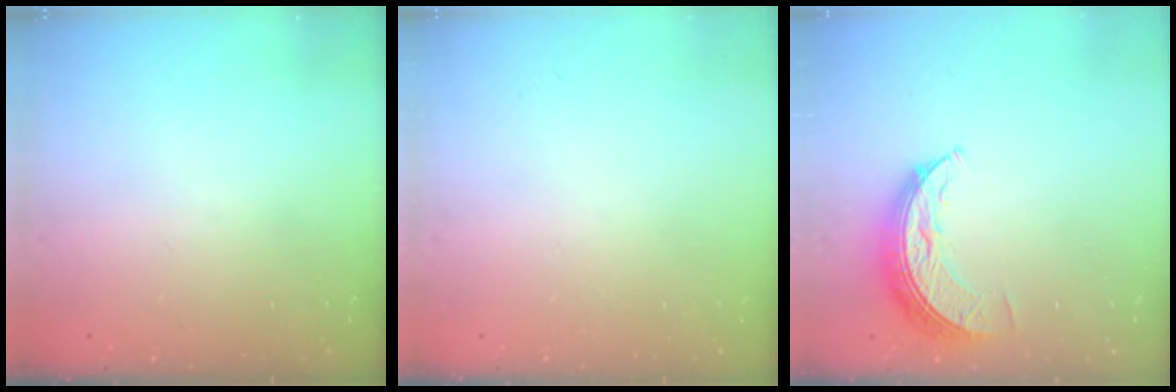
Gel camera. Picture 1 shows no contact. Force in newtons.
{"total": 0.0}
{"total": 8.3, "press": 8.3, "slide": 0.6}